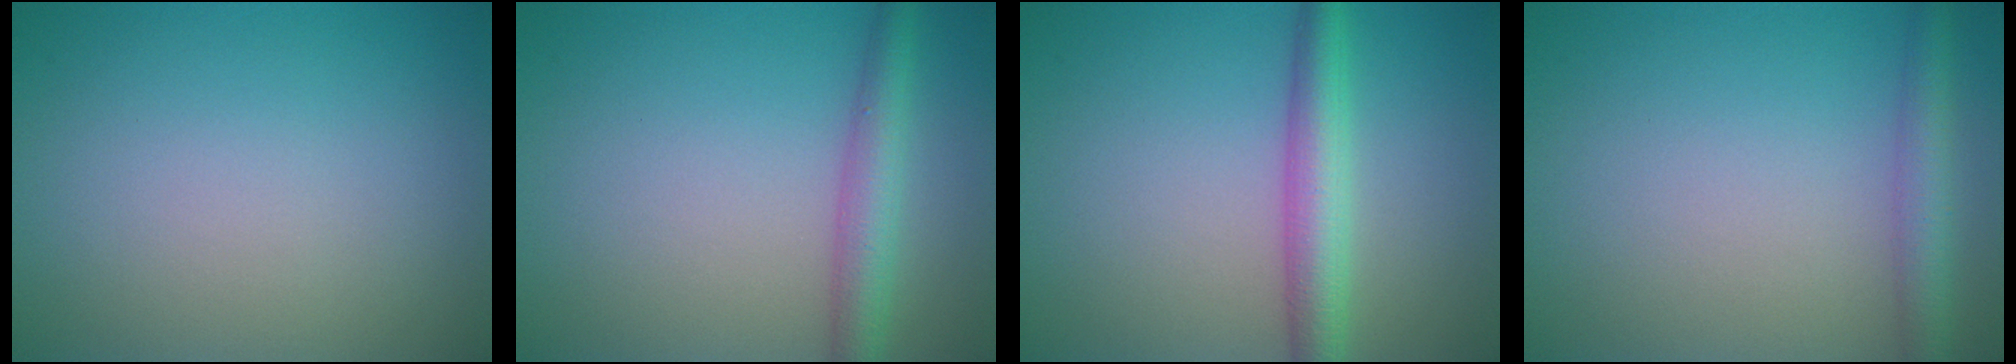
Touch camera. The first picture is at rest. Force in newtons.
{"total": 3.5, "press": 3.5, "slide": 0.1}
{"total": 4.1, "press": 4.1, "slide": 0.1}
{"total": 3.0, "press": 3.0, "slide": 0.2}